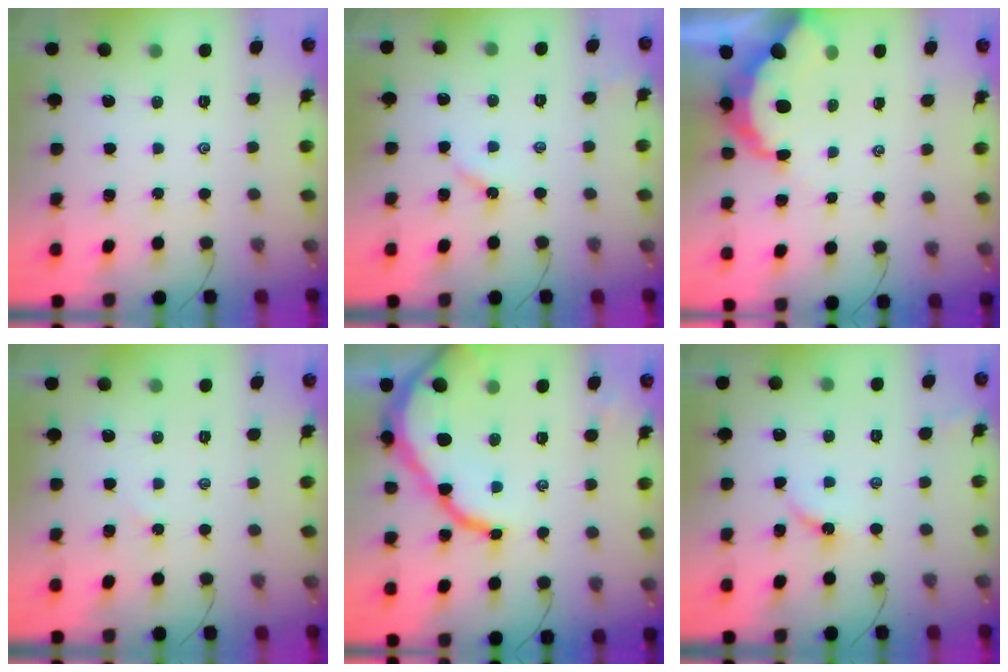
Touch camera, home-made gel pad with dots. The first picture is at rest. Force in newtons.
{"total": 3.0, "press": 3.0, "slide": 0.3}
{"total": 6.5, "press": 6.4, "slide": 0.7}
{"total": 3.0, "press": 2.9, "slide": 0.3}
{"total": 16.4, "press": 16.3, "slide": 1.8}
{"total": 3.8, "press": 3.8, "slide": 0.5}